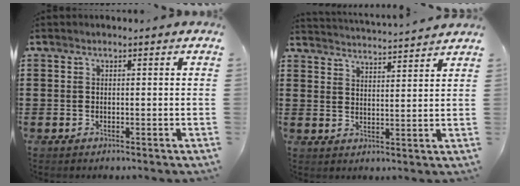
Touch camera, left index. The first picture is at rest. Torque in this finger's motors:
{"motor_torque": [-0.01, -0.02, 0.00, 0.00]}